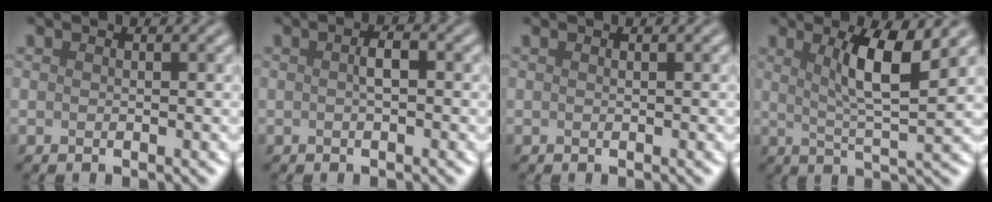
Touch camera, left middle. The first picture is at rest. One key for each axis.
{"total": 1.5, "fx": -0.3, "fy": 0.4, "fz": 1.4, "tx": -0.027, "ty": 0.003, "tz": -0.006}
{"total": 0.0}
{"total": 5.8, "fx": 1.8, "fy": 1.2, "fz": 5.4, "tx": -0.092, "ty": -0.004, "tz": 0.033}